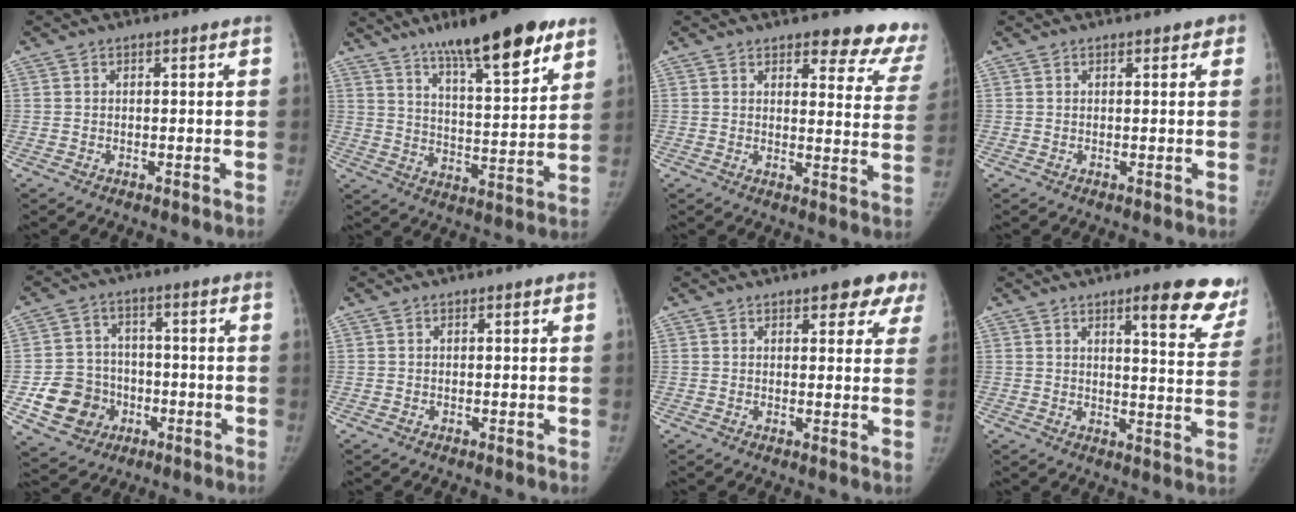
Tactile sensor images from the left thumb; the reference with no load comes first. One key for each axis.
{"total": 20.0, "fx": 13.2, "fy": 4.7, "fz": 14.4, "tx": -0.194, "ty": -0.054, "tz": 0.207}
{"total": 12.6, "fx": 11.2, "fy": 4.2, "fz": 3.8, "tx": 0.010, "ty": -0.086, "tz": 0.103}
{"total": 1.4, "fx": 0.7, "fy": 0.8, "fz": 0.9, "tx": 0.002, "ty": 0.001, "tz": 0.004}
{"total": 11.4, "fx": -3.7, "fy": 10.0, "fz": 3.8, "tx": -0.043, "ty": 0.024, "tz": -0.053}
{"total": 0.0}
{"total": 6.7, "fx": 4.0, "fy": 3.1, "fz": 4.4, "tx": -0.012, "ty": -0.011, "tz": 0.041}
{"total": 14.3, "fx": 10.0, "fy": 3.6, "fz": 9.7, "tx": -0.074, "ty": -0.055, "tz": 0.110}